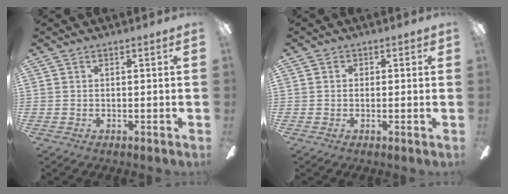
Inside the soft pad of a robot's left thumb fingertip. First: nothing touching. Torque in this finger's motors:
{"motor_torque": [0.05, -0.16, -0.32, 0.25, -0.02]}